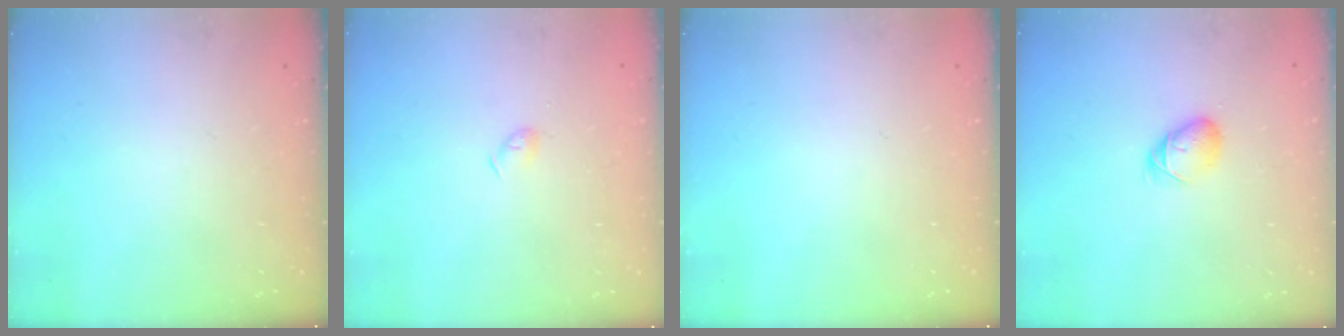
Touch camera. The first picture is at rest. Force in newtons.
{"total": 2.9, "press": 2.9, "slide": 0.6}
{"total": 0.0}
{"total": 5.6, "press": 5.6, "slide": 0.9}